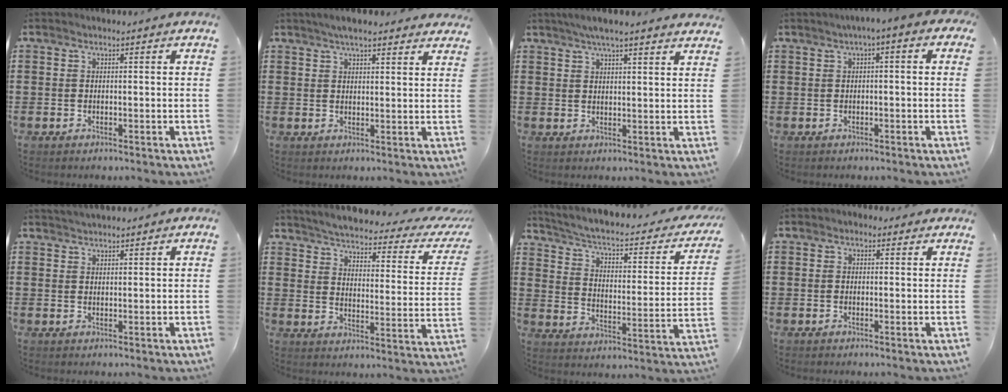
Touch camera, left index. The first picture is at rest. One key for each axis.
{"total": 4.2, "fx": 3.6, "fy": 0.7, "fz": 1.9, "tx": -0.045, "ty": 0.001, "tz": 0.066}
{"total": 4.4, "fx": 3.8, "fy": 0.2, "fz": 2.2, "tx": -0.052, "ty": 0.000, "tz": 0.068}
{"total": 1.9, "fx": -0.3, "fy": 0.2, "fz": 1.9, "tx": -0.034, "ty": 0.001, "tz": -0.009}
{"total": 1.6, "fx": 1.5, "fy": 0.2, "fz": 0.3, "tx": -0.008, "ty": 0.004, "tz": 0.029}
{"total": 3.4, "fx": 2.9, "fy": -0.1, "fz": 1.8, "tx": -0.054, "ty": -0.028, "tz": 0.040}
{"total": 4.4, "fx": 2.9, "fy": 0.8, "fz": 3.2, "tx": -0.077, "ty": -0.028, "tz": 0.041}
{"total": 1.1, "fx": 0.6, "fy": 0.9, "fz": 0.4, "tx": -0.011, "ty": 0.008, "tz": 0.010}